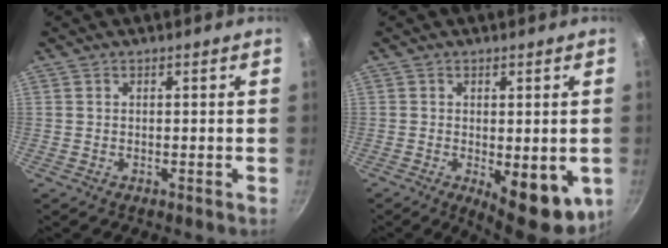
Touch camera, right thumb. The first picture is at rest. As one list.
[{"total": 12.5, "force": [-3.9, 5.3, 10.5], "torque": [-0.125, -0.016, -0.042]}]